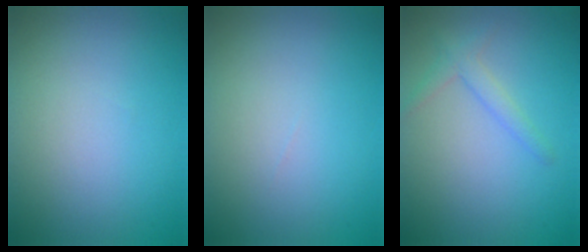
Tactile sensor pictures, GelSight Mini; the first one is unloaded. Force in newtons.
{"total": 0.0}
{"total": 1.7, "press": 1.7, "slide": 0.1}